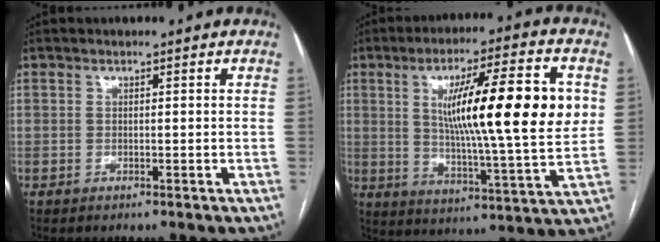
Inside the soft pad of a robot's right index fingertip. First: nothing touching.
{"total": 19.8, "force": [4.0, 1.5, 19.3], "torque": [-0.302, 0.000, 0.053]}